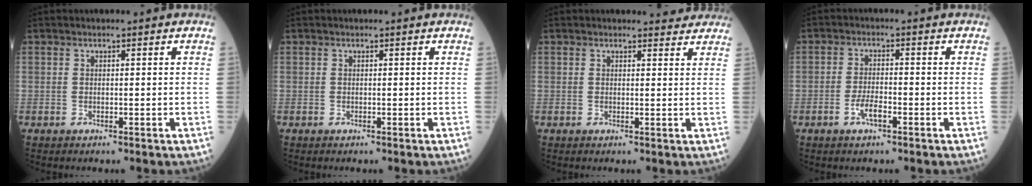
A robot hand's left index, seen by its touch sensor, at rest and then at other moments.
{"total": 0.0}
{"total": 2.9, "force": [2.9, 0.6, 0.1], "torque": [-0.001, -0.004, 0.022]}
{"total": 3.2, "force": [-1.7, 0.9, 2.6], "torque": [-0.052, 0.000, -0.033]}